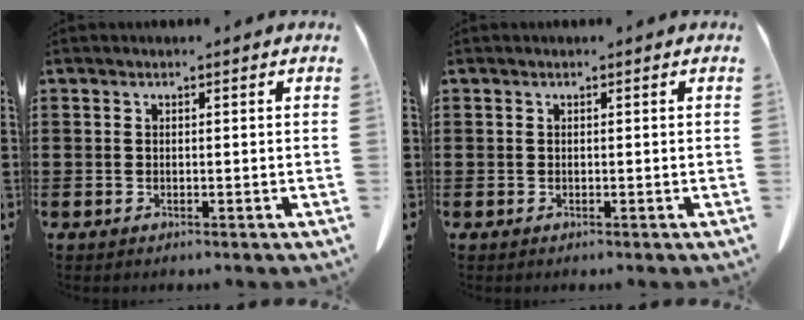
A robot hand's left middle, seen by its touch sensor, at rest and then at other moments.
{"total": 0.0}